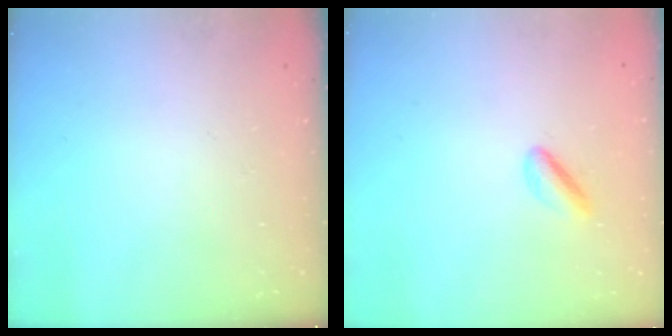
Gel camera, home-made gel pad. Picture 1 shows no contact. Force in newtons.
{"total": 2.7, "press": 2.7, "slide": 0.6}